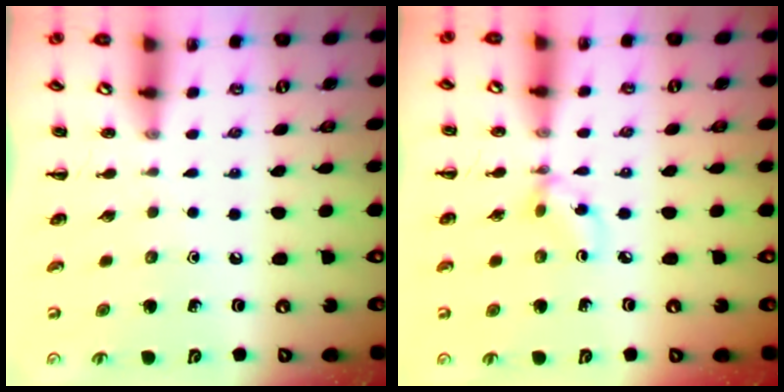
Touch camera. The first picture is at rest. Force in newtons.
{"total": 2.9, "press": 2.9, "slide": 0.3}